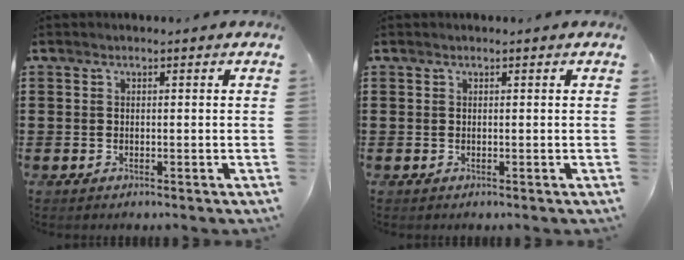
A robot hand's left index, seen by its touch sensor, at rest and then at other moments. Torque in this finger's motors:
{"motor_torque": [0.07, 0.22, 0.02, -0.01]}